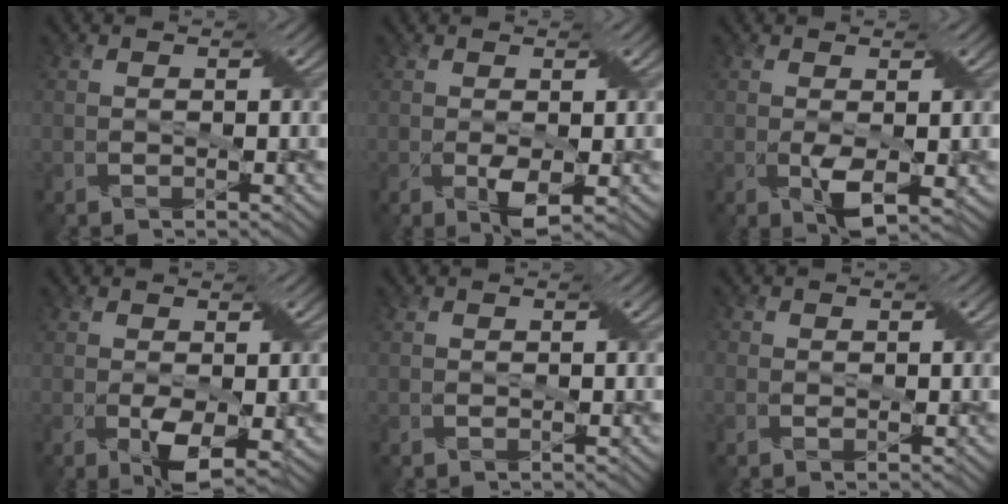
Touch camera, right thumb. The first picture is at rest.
{"total": 2.6, "force": [-0.4, 1.1, 2.3], "torque": [-0.048, -0.010, -0.003]}
{"total": 3.1, "force": [-0.3, 1.3, 2.8], "torque": [-0.062, -0.011, -0.001]}
{"total": 3.9, "force": [-0.8, 1.8, 3.4], "torque": [-0.069, -0.014, -0.008]}
{"total": 0.0}
{"total": 1.3, "force": [-0.2, 1.1, 0.7], "torque": [-0.011, -0.001, -0.004]}